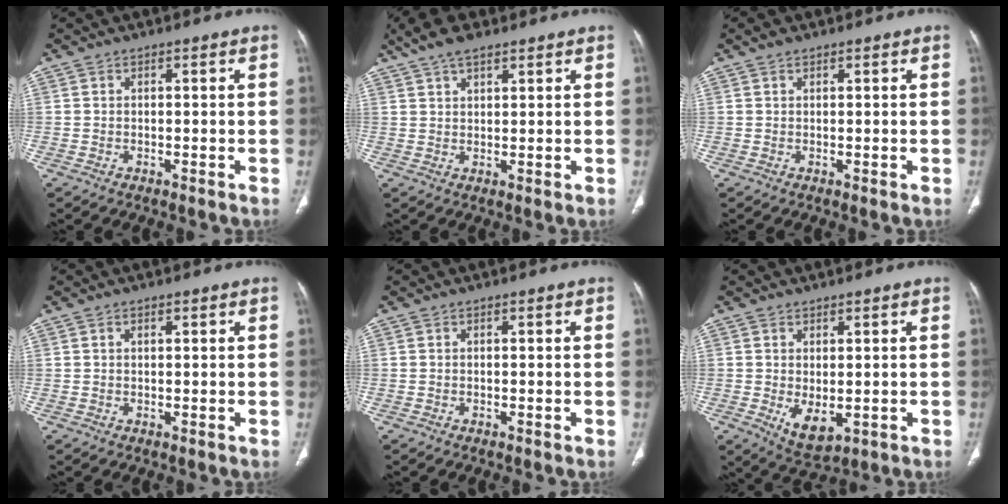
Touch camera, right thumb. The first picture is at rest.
{"total": 6.8, "force": [4.8, 2.8, 4.0], "torque": [-0.069, 0.000, 0.087]}
{"total": 1.3, "force": [0.9, 0.7, 0.7], "torque": [-0.010, -0.002, 0.014]}
{"total": 0.9, "force": [0.5, 0.5, 0.7], "torque": [-0.011, 0.002, 0.008]}
{"total": 0.0}
{"total": 5.5, "force": [-0.7, 3.0, 4.5], "torque": [-0.068, -0.012, 0.008]}